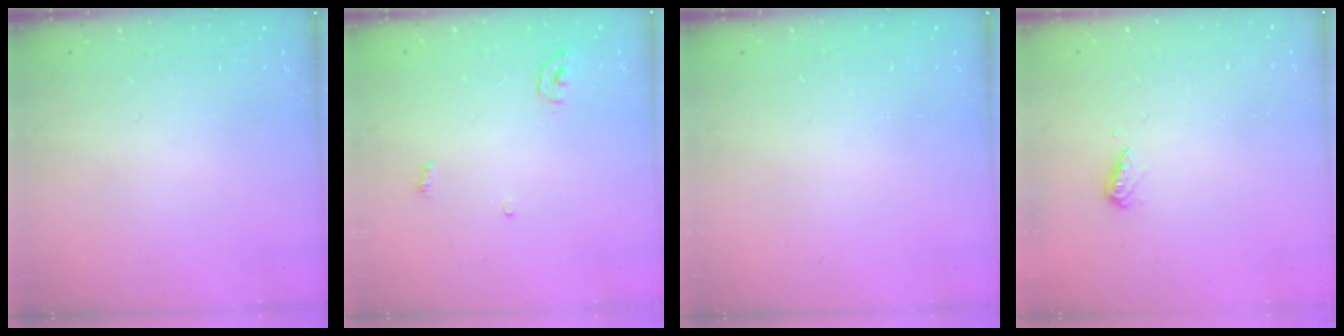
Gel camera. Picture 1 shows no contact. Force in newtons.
{"total": 3.5, "press": 3.5, "slide": 0.3}
{"total": 0.0}
{"total": 5.2, "press": 5.2, "slide": 0.5}